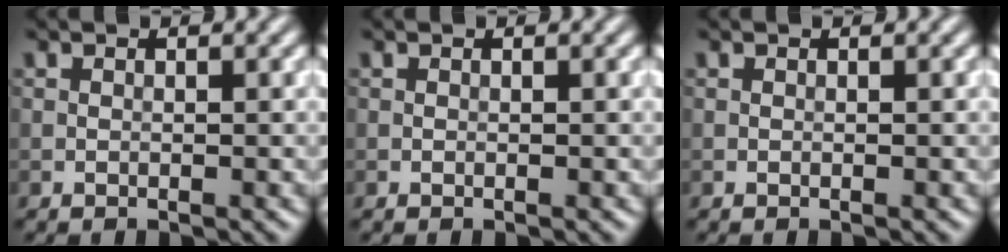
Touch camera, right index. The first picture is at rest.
{"total": 0.0}
{"total": 0.0}